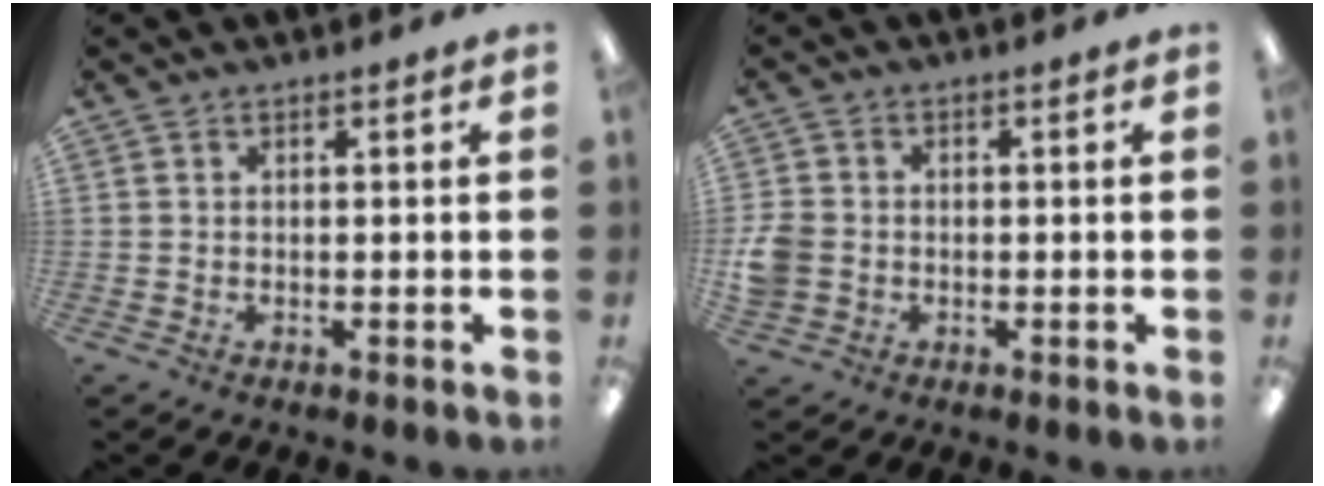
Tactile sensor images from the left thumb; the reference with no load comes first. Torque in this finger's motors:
{"motor_torque": [-0.03, 0.04, -0.03, 0.00, 0.00]}